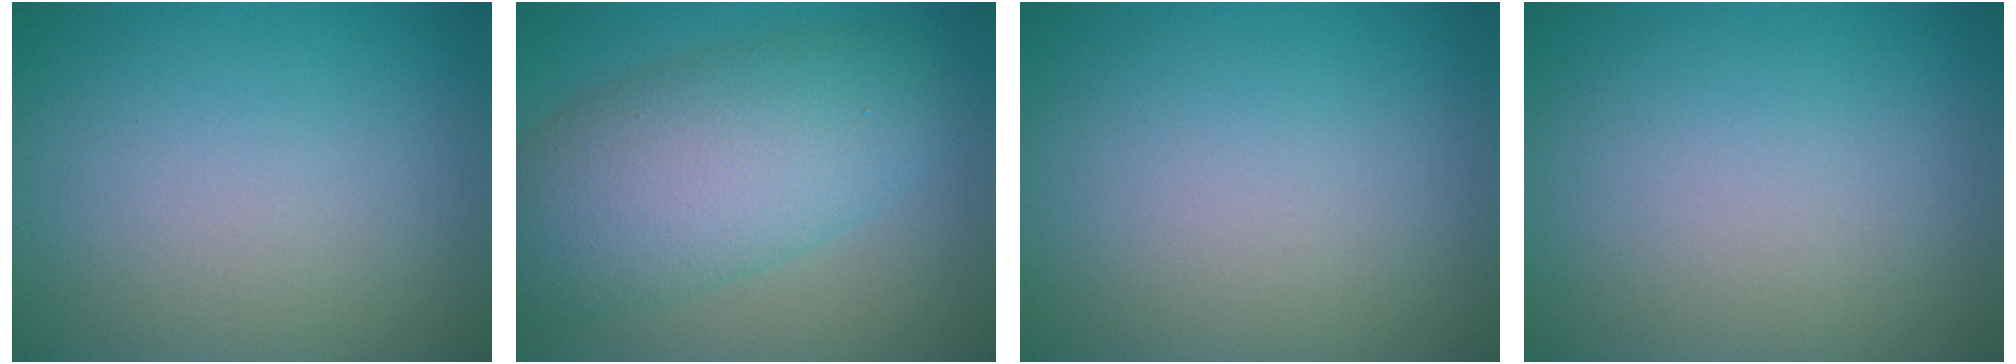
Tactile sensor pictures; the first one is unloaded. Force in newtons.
{"total": 8.8, "press": 8.8, "slide": 0.2}
{"total": 0.0}
{"total": 0.0}